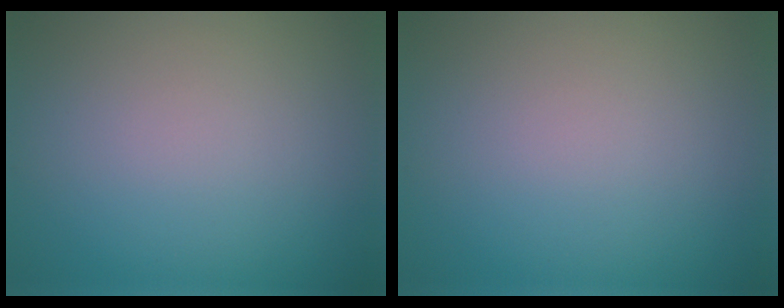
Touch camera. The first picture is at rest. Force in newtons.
{"total": 0.0}